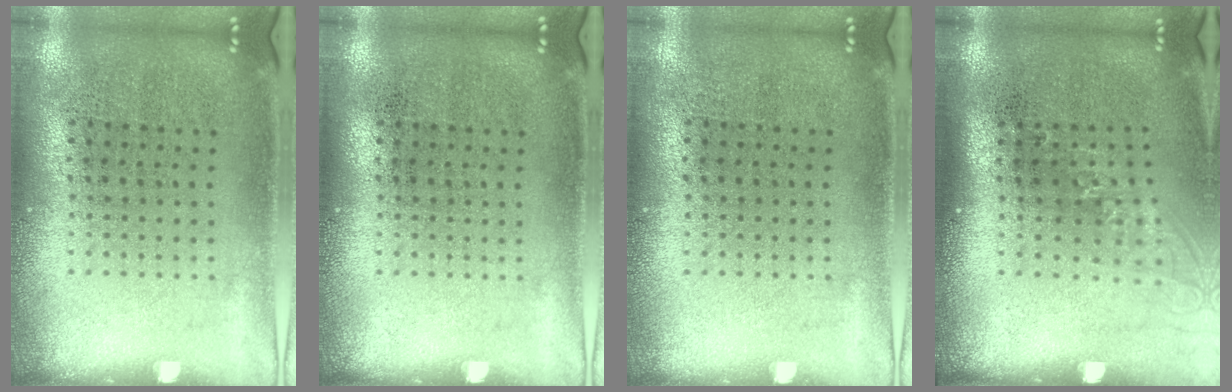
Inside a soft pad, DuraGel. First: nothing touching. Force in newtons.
{"total": 0.0}
{"total": 0.0}
{"total": 1.3, "press": 1.0, "slide": 0.8}